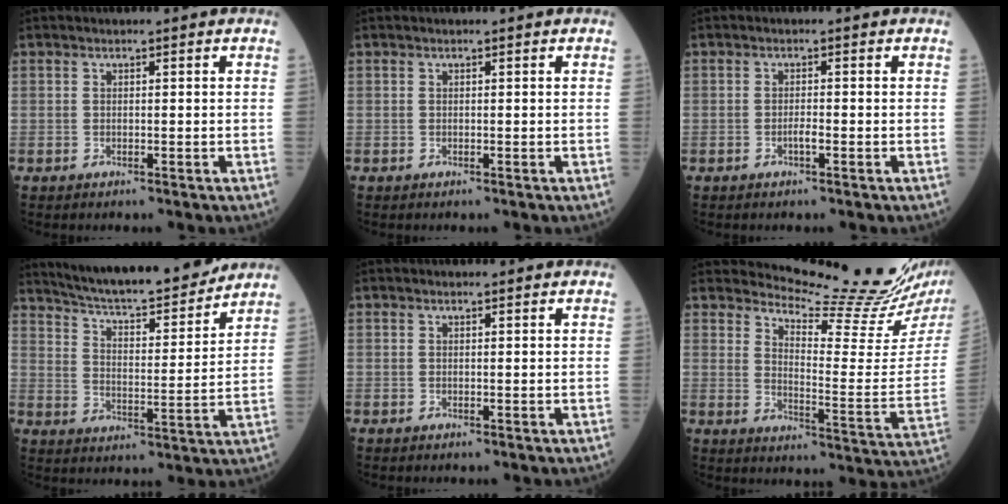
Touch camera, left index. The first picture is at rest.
{"total": 0.0}
{"total": 1.1, "force": [-0.5, 0.1, 1.0], "torque": [-0.021, 0.001, -0.010]}
{"total": 18.5, "force": [16.9, 2.0, 7.4], "torque": [-0.122, -0.004, 0.254]}
{"total": 0.8, "force": [0.7, 0.1, 0.2], "torque": [-0.012, 0.004, 0.010]}
{"total": 15.6, "force": [15.1, -2.0, 3.3], "torque": [-0.056, -0.116, 0.194]}